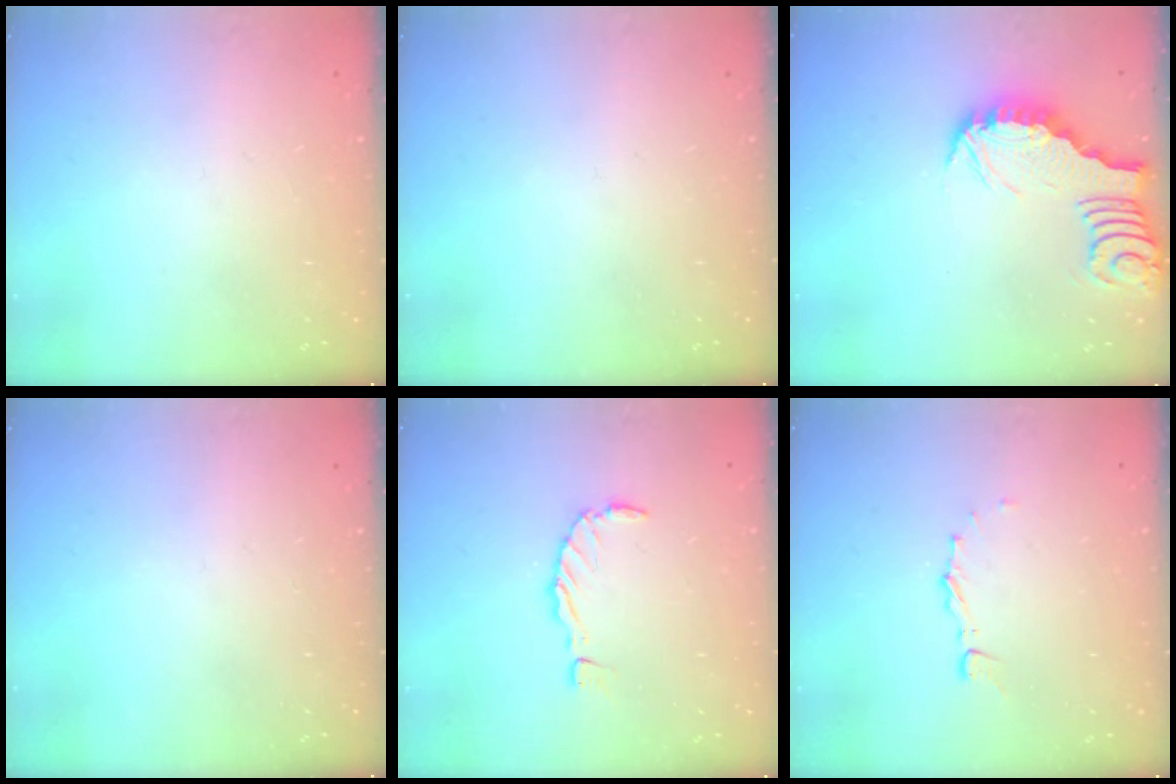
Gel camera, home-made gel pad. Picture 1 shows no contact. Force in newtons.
{"total": 0.0}
{"total": 2.9, "press": 2.9, "slide": 0.3}
{"total": 0.0}
{"total": 0.0}
{"total": 4.0, "press": 3.9, "slide": 0.5}